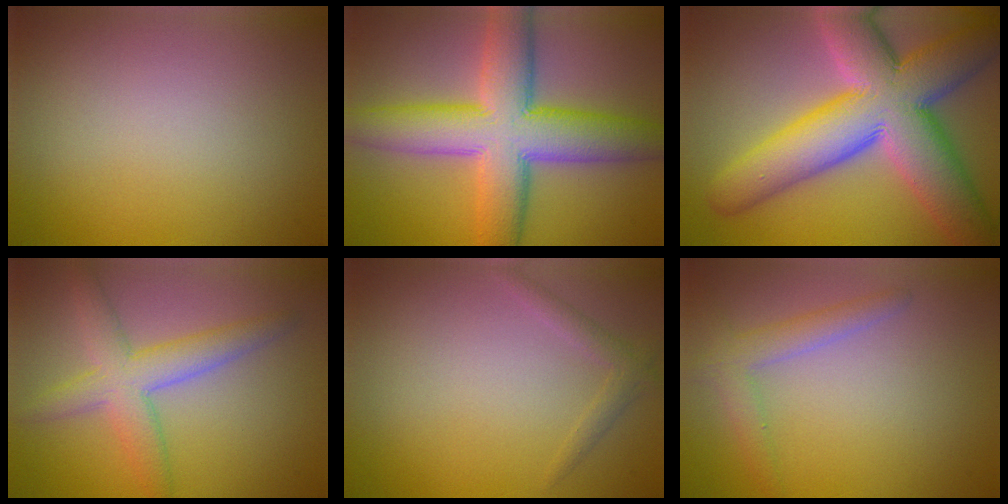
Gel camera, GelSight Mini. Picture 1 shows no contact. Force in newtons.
{"total": 11.5, "press": 11.5, "slide": 0.4}
{"total": 14.2, "press": 14.2, "slide": 1.1}
{"total": 4.6, "press": 4.6, "slide": 0.1}
{"total": 1.4, "press": 1.4, "slide": 0.1}
{"total": 2.6, "press": 2.6, "slide": 0.0}